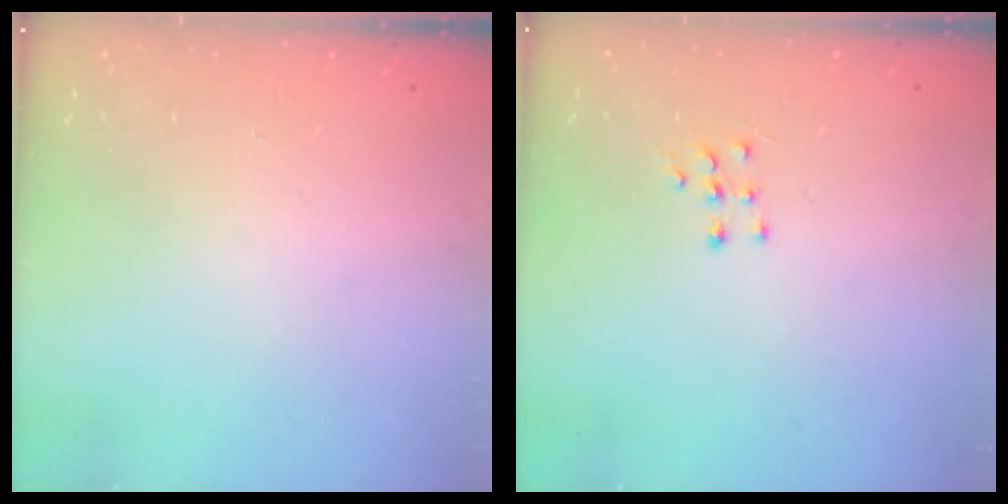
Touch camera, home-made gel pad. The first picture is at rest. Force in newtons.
{"total": 6.0, "press": 6.0, "slide": 0.4}